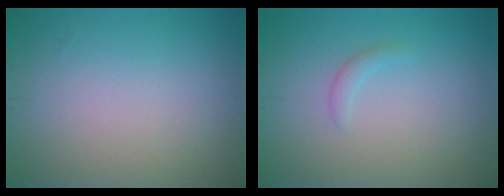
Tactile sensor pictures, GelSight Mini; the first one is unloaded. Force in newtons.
{"total": 0.9, "press": 0.9, "slide": 0.2}